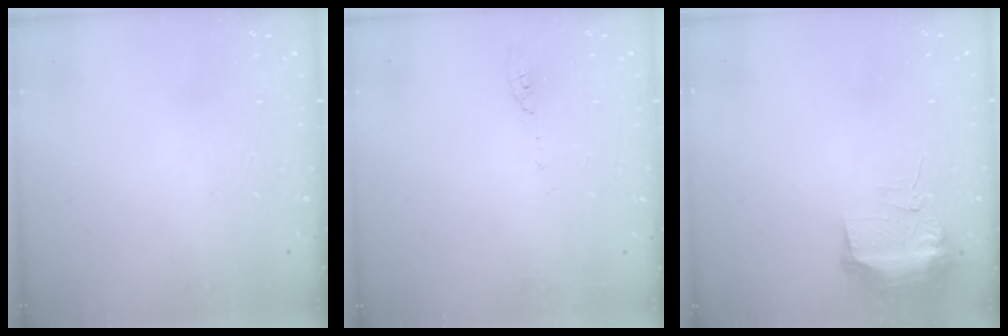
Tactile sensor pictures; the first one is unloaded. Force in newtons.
{"total": 4.8, "press": 4.8, "slide": 0.6}
{"total": 10.1, "press": 10.1, "slide": 0.3}